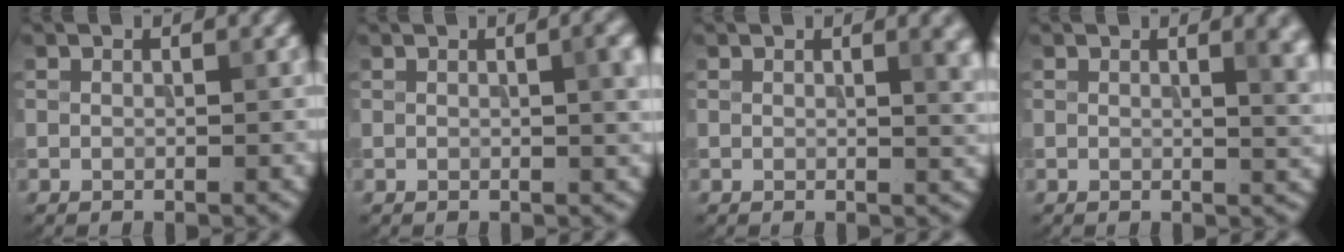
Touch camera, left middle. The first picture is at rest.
{"total": 3.3, "force": [0.7, 0.9, 3.1], "torque": [-0.043, 0.007, 0.009]}
{"total": 3.0, "force": [1.0, 0.9, 2.7], "torque": [-0.027, 0.002, 0.013]}
{"total": 3.7, "force": [1.3, 1.3, 3.2], "torque": [-0.028, -0.001, 0.018]}